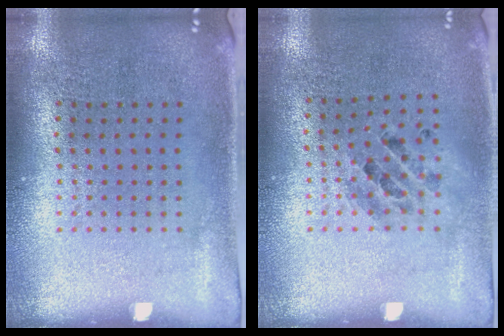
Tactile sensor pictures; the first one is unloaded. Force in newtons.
{"total": 0.9, "press": 0.9, "slide": 0.2}